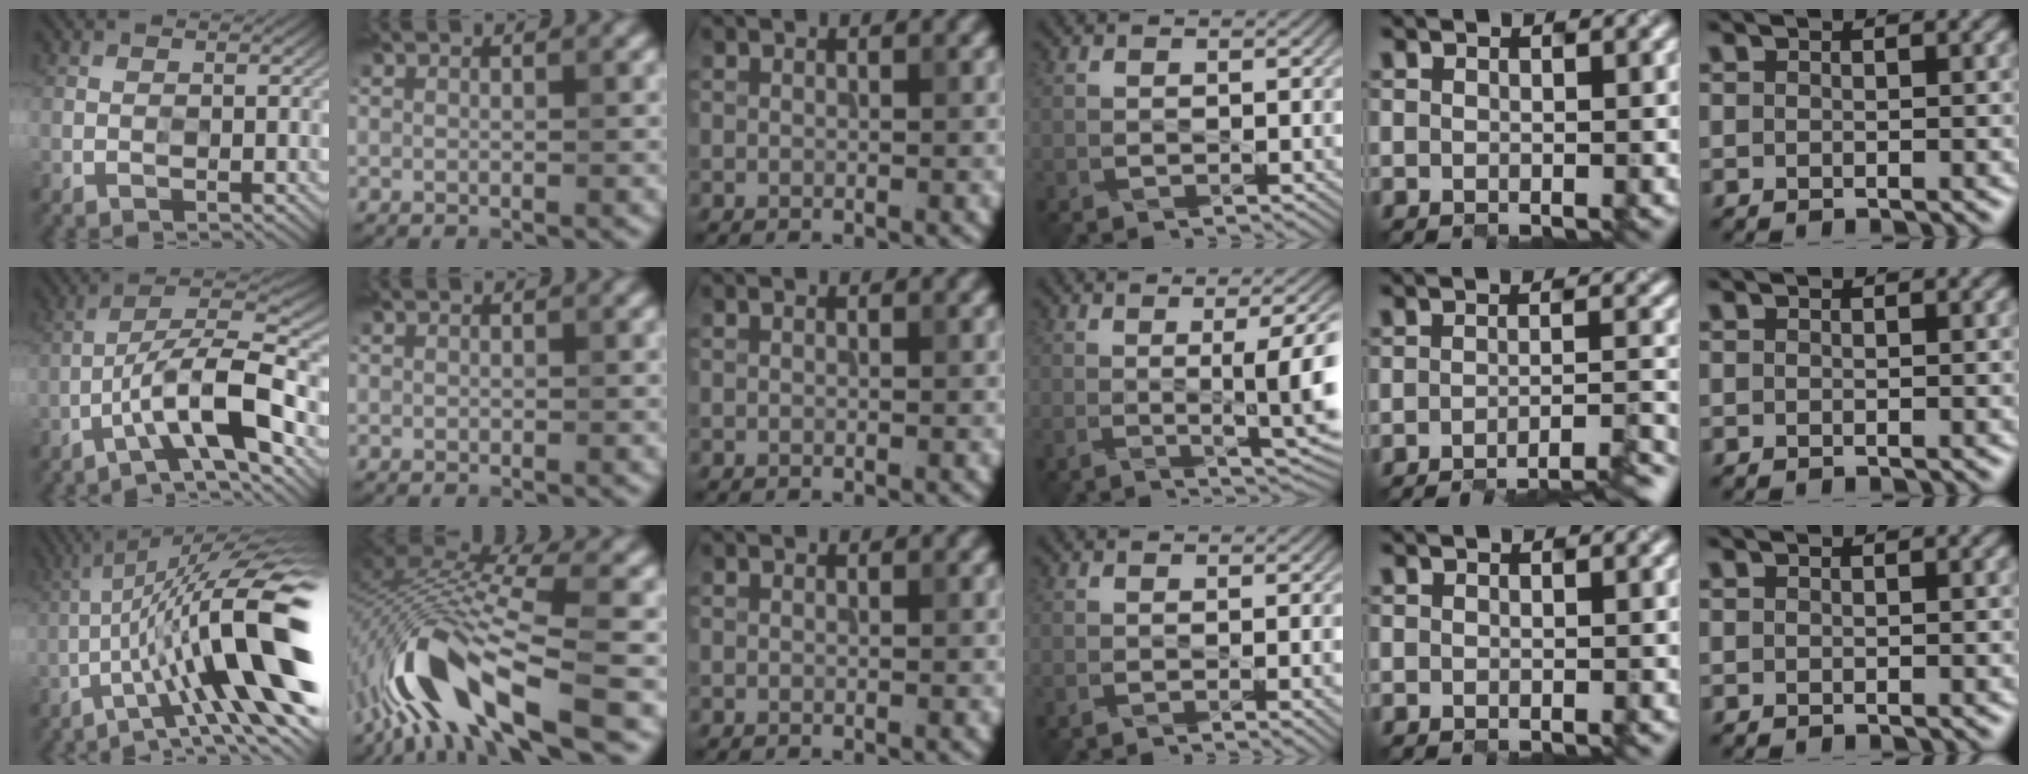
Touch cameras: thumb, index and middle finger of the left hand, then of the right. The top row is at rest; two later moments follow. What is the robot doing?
{"motion": "close", "object": "glasses case"}